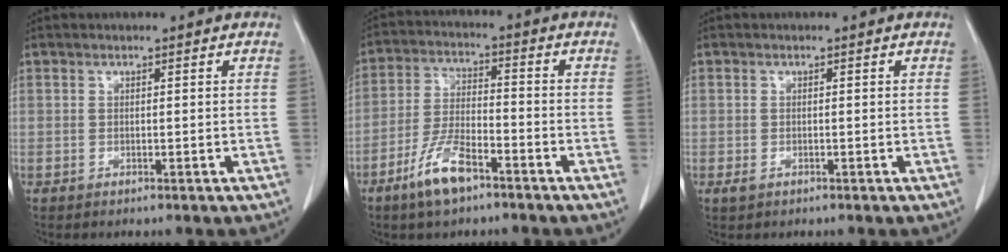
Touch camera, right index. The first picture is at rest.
{"total": 8.4, "force": [-5.4, 2.4, 5.9], "torque": [-0.126, -0.004, -0.101]}
{"total": 1.1, "force": [-0.5, 0.9, 0.5], "torque": [-0.011, 0.001, -0.003]}